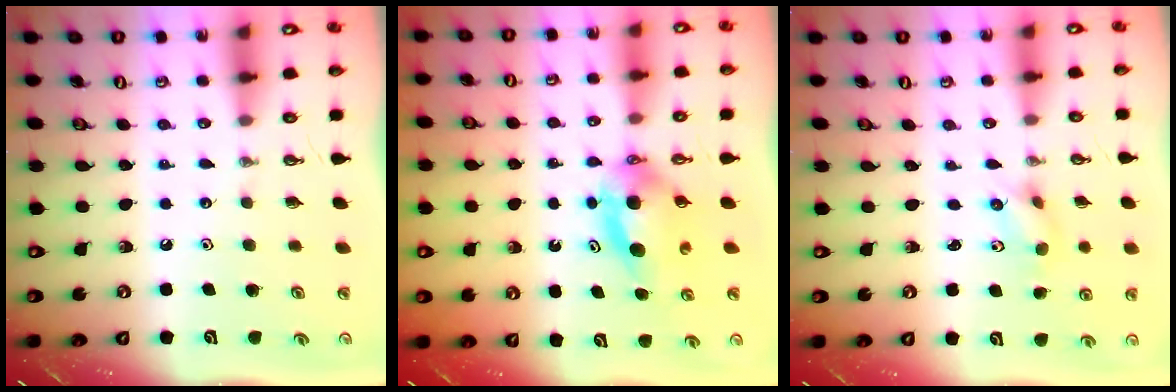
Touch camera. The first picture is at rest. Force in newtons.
{"total": 5.6, "press": 5.4, "slide": 1.2}
{"total": 2.6, "press": 2.4, "slide": 1.0}